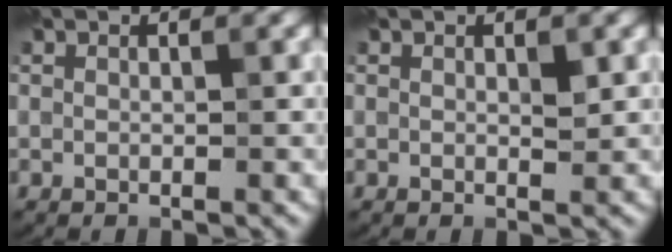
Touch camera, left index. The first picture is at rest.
{"total": 0.9, "force": [0.2, 0.3, 0.8], "torque": [-0.010, -0.002, 0.003]}